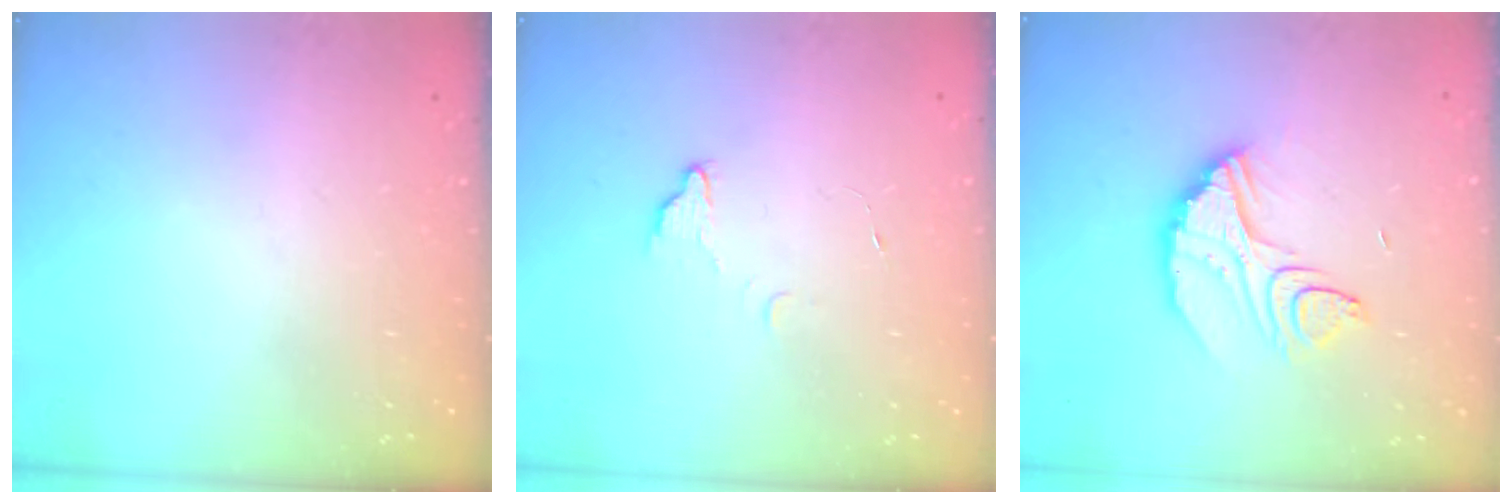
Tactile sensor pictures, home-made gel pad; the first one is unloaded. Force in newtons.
{"total": 2.2, "press": 2.2, "slide": 0.2}
{"total": 10.9, "press": 10.9, "slide": 0.7}